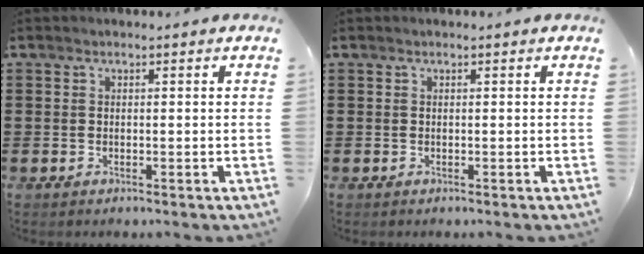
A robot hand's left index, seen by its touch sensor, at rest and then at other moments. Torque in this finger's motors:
{"motor_torque": [-0.07, -0.06, -0.03, -0.01]}